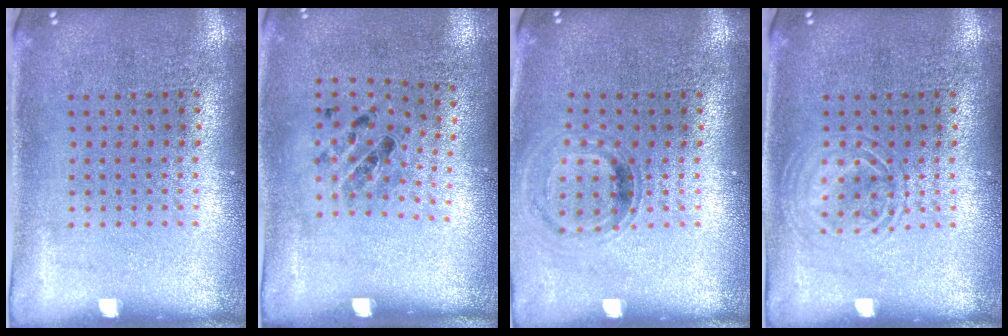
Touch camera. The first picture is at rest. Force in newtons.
{"total": 1.1, "press": 0.7, "slide": 0.8}
{"total": 0.8, "press": 0.7, "slide": 0.2}
{"total": 2.0, "press": 1.9, "slide": 0.3}